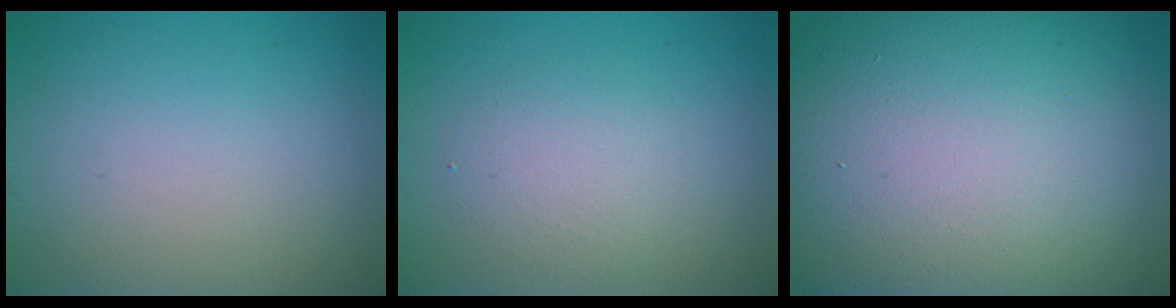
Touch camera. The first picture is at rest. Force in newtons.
{"total": 2.7, "press": 2.7, "slide": 0.1}
{"total": 22.8, "press": 22.8, "slide": 1.0}